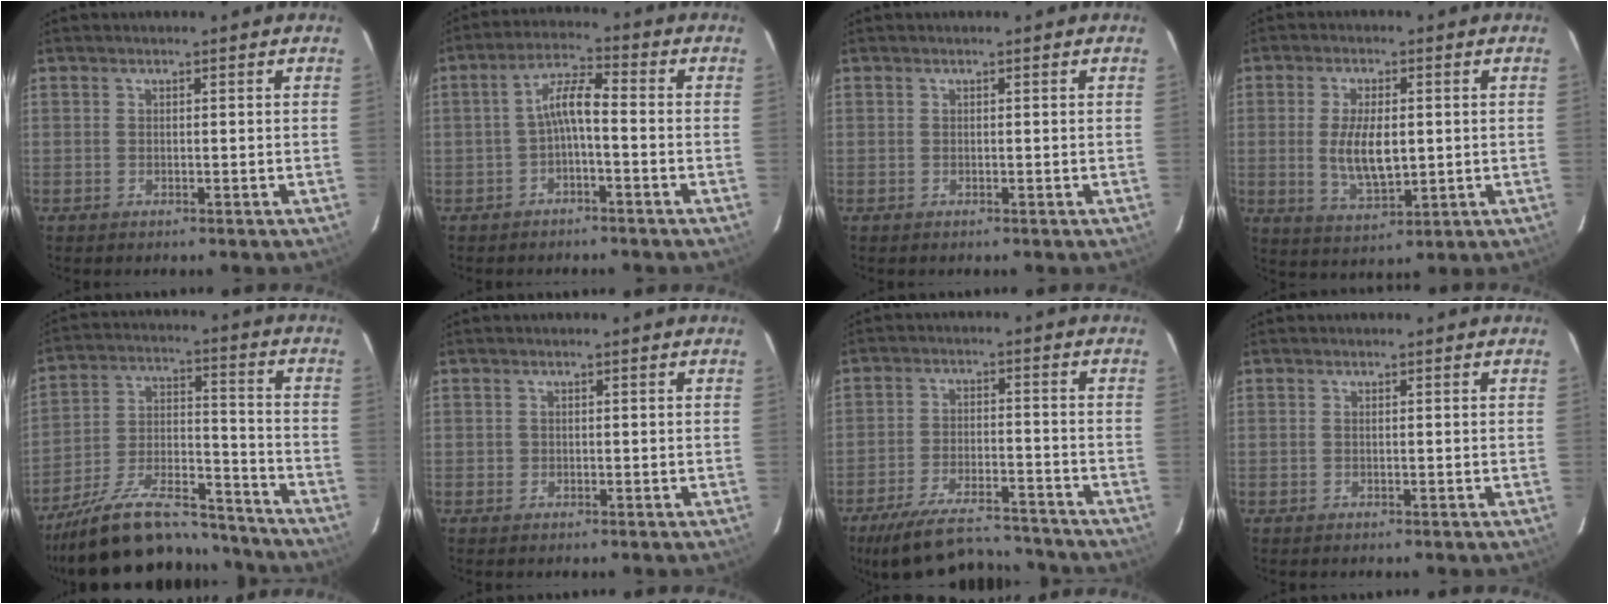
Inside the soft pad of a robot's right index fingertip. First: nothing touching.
{"total": 4.9, "force": [-1.6, 1.0, 4.5], "torque": [-0.098, 0.015, -0.031]}
{"total": 0.0}
{"total": 8.6, "force": [-0.1, 4.0, 7.7], "torque": [-0.148, -0.009, 0.005]}
{"total": 24.8, "force": [-20.3, 7.7, 12.0], "torque": [-0.219, -0.001, -0.305]}
{"total": 0.7, "force": [-0.1, 0.7, 0.0], "torque": [0.002, 0.001, 0.000]}
{"total": 17.8, "force": [-15.7, 4.8, 7.0], "torque": [-0.152, -0.004, -0.234]}
{"total": 0.0}